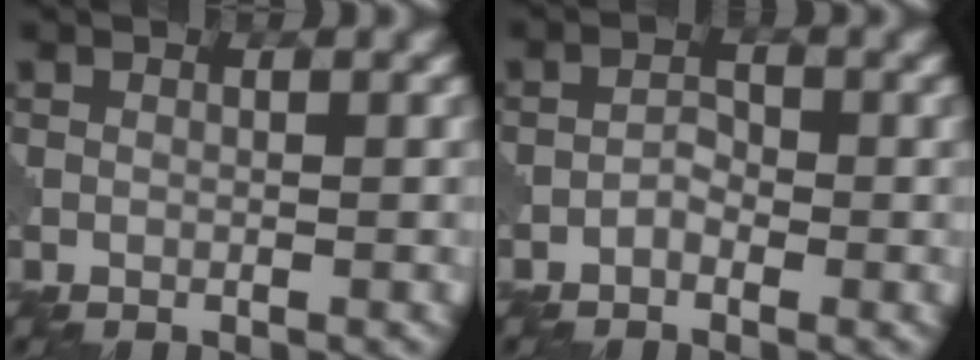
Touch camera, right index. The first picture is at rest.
{"total": 1.4, "force": [-0.8, 0.7, 0.8], "torque": [-0.013, 0.006, -0.018]}